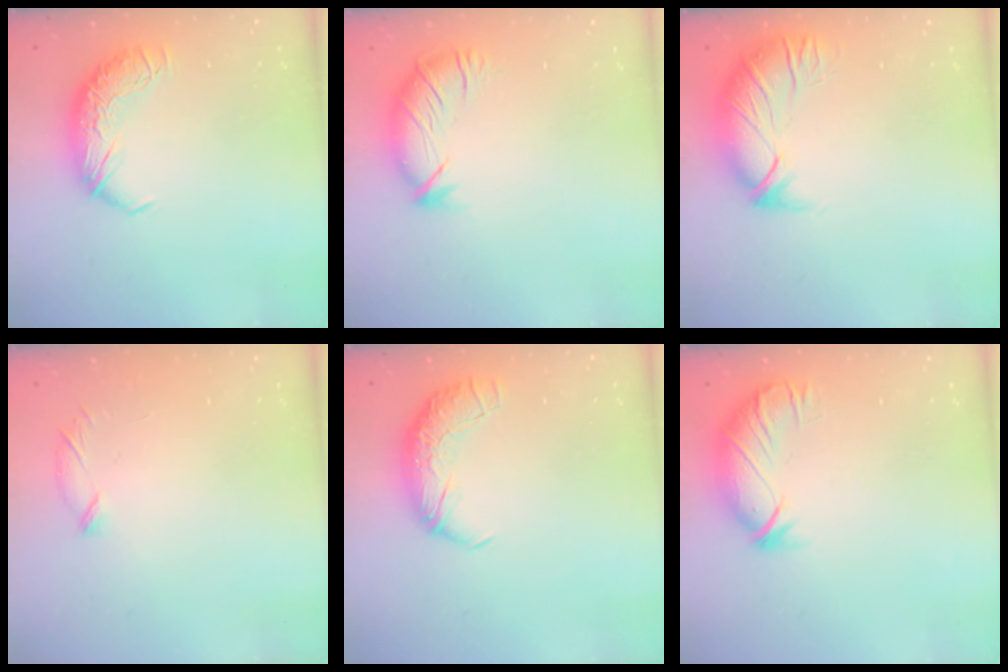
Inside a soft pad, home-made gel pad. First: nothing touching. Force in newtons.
{"total": 2.8, "press": 2.0, "slide": 2.1}
{"total": 2.9, "press": 1.4, "slide": 2.6}
{"total": 6.5, "press": 6.5, "slide": 0.8}
{"total": 2.5, "press": 1.3, "slide": 2.2}
{"total": 3.7, "press": 3.2, "slide": 1.8}